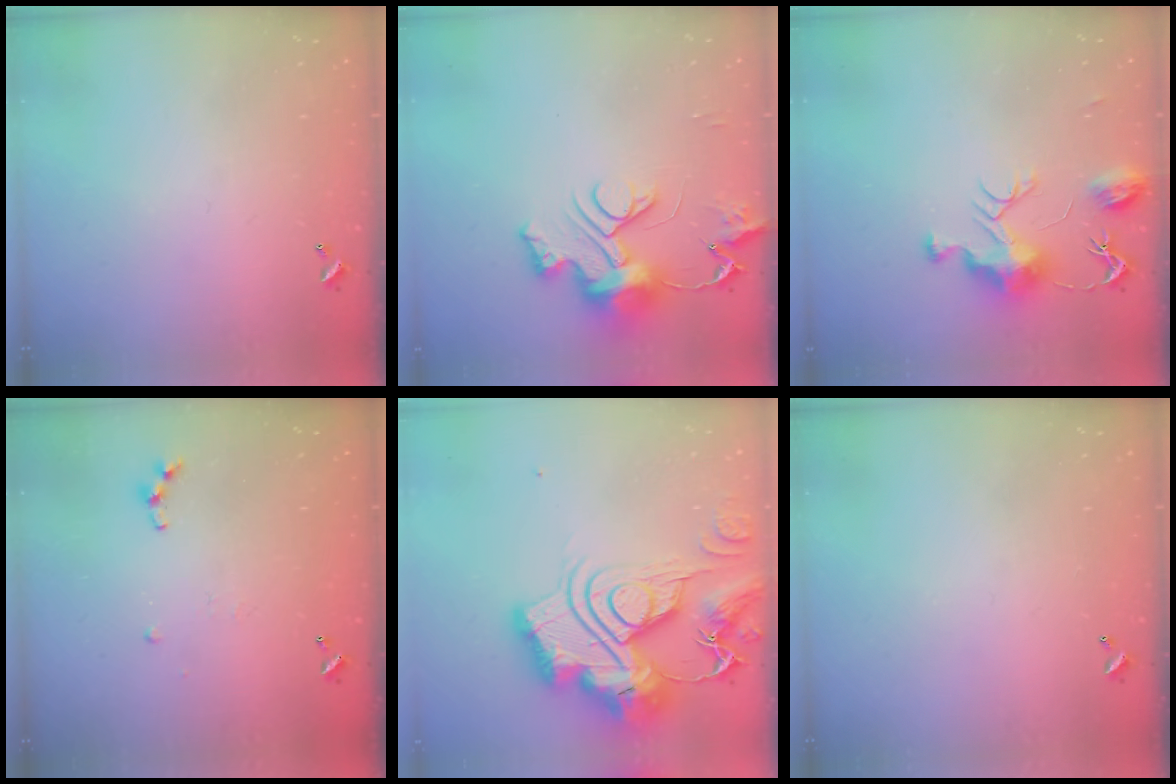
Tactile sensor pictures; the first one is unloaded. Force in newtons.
{"total": 13.0, "press": 13.0, "slide": 0.8}
{"total": 9.4, "press": 9.4, "slide": 0.3}
{"total": 7.2, "press": 7.1, "slide": 0.7}
{"total": 0.6, "press": 0.6, "slide": 0.0}
{"total": 0.0}